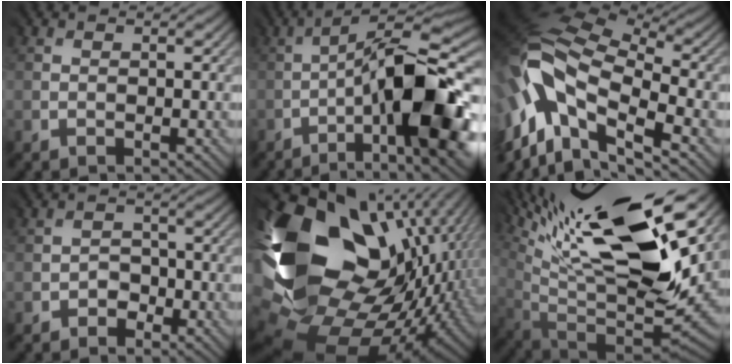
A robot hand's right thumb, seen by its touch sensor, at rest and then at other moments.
{"total": 15.6, "force": [-4.5, 4.6, 14.2], "torque": [-0.223, 0.006, -0.066]}
{"total": 15.7, "force": [-3.9, 8.2, 12.8], "torque": [-0.298, -0.004, -0.071]}
{"total": 1.9, "force": [-1.4, 1.2, 0.1], "torque": [0.002, 0.005, -0.028]}
{"total": 21.1, "force": [0.0, 15.5, 14.2], "torque": [-0.322, -0.056, 0.044]}
{"total": 18.7, "force": [11.1, 5.2, 14.2], "torque": [-0.263, 0.013, 0.188]}